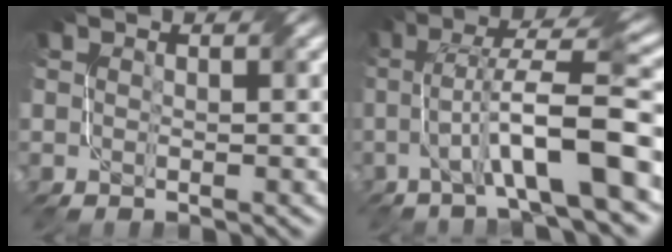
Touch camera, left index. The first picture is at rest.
{"total": 9.1, "force": [-1.7, 1.3, 8.9], "torque": [-0.142, 0.020, -0.034]}